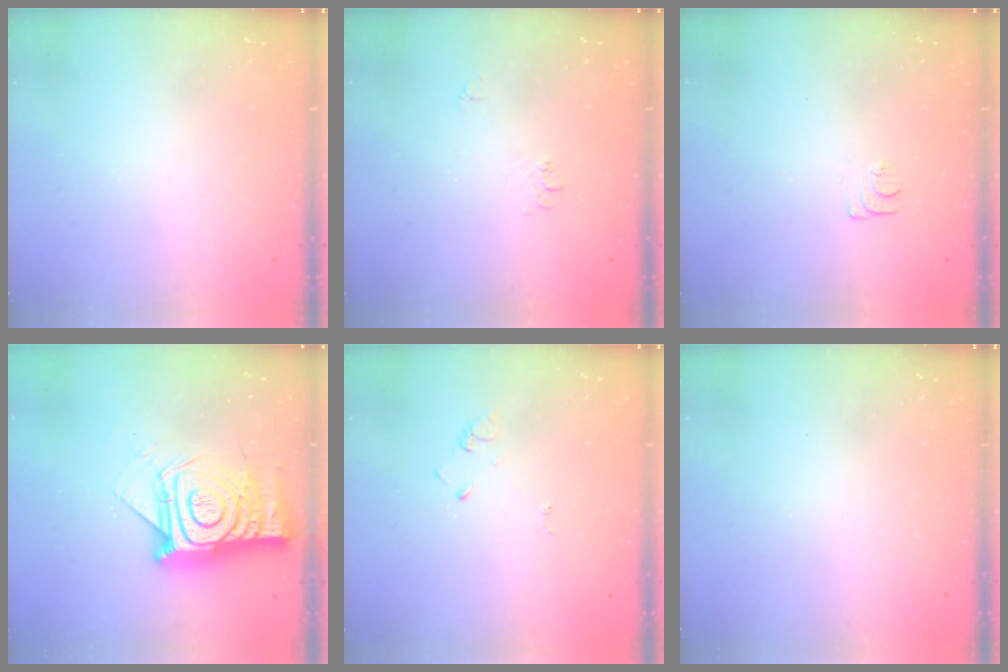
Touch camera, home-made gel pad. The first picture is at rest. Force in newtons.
{"total": 6.6, "press": 6.6, "slide": 0.6}
{"total": 5.2, "press": 5.1, "slide": 0.6}
{"total": 18.4, "press": 18.4, "slide": 1.5}
{"total": 2.9, "press": 2.9, "slide": 0.3}
{"total": 0.0}